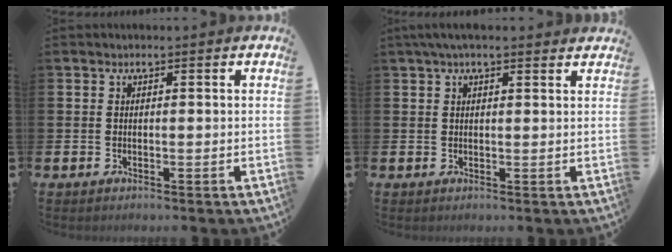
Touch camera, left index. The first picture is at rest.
{"total": 2.7, "force": [2.1, 0.6, 1.6], "torque": [-0.030, 0.002, 0.037]}